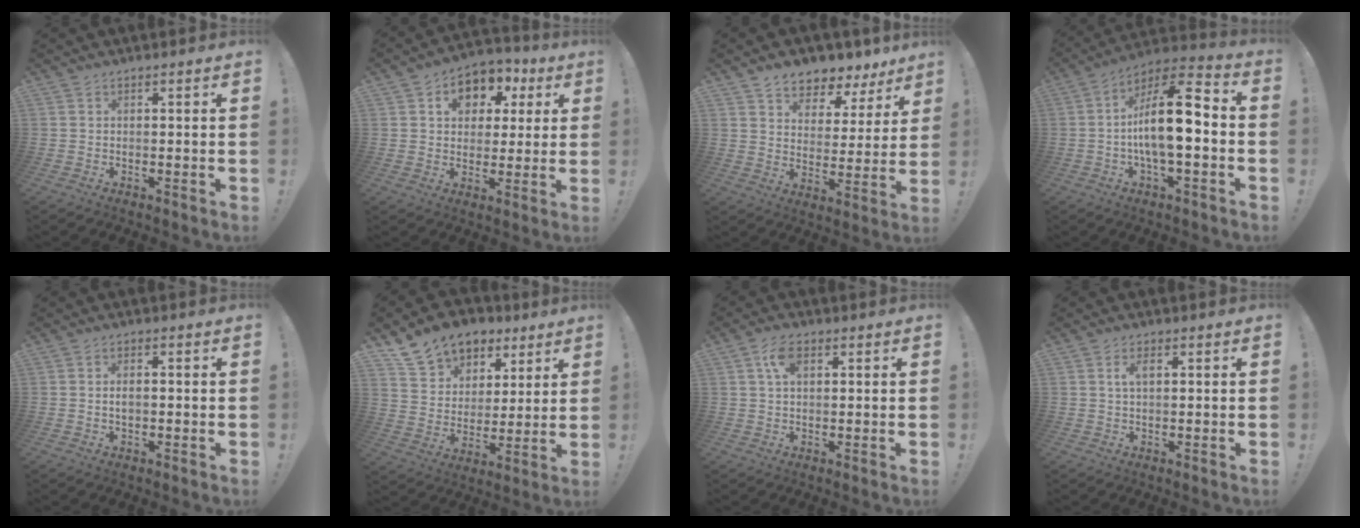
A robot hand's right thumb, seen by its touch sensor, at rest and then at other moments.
{"total": 9.8, "force": [3.0, 8.2, 4.5], "torque": [-0.049, -0.011, 0.056]}
{"total": 7.0, "force": [5.4, 4.1, 1.5], "torque": [-0.014, -0.056, 0.102]}
{"total": 17.0, "force": [-2.0, 6.0, 15.8], "torque": [-0.263, 0.011, -0.036]}
{"total": 2.0, "force": [-0.5, 0.9, 1.6], "torque": [-0.030, 0.005, -0.010]}
{"total": 14.1, "force": [9.1, 9.8, 4.5], "torque": [-0.068, -0.061, 0.174]}
{"total": 5.7, "force": [2.0, 3.2, 4.4], "torque": [-0.076, 0.004, 0.034]}
{"total": 2.8, "force": [0.8, 1.3, 2.3], "torque": [-0.043, 0.004, 0.012]}